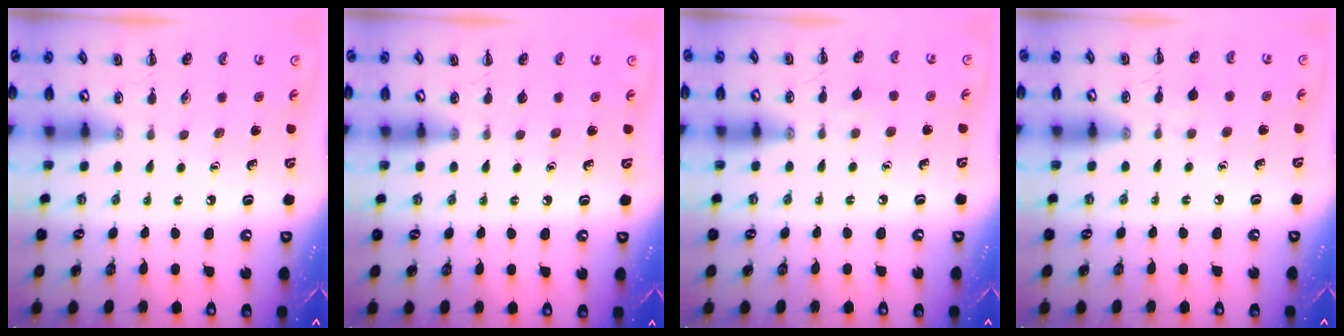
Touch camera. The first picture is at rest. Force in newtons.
{"total": 0.0}
{"total": 2.9, "press": 2.7, "slide": 1.2}
{"total": 2.6, "press": 2.3, "slide": 1.1}